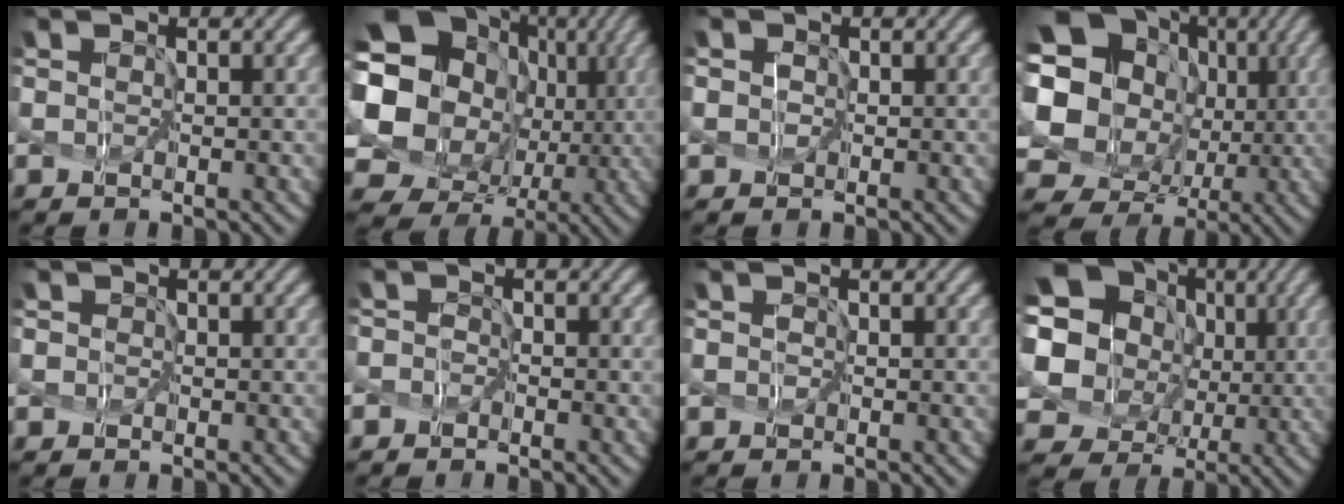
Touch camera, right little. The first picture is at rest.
{"total": 17.1, "force": [1.5, 14.4, 9.1], "torque": [-0.181, -0.020, 0.036]}
{"total": 1.9, "force": [0.6, 1.6, 0.9], "torque": [0.003, 0.022, -0.014]}
{"total": 15.0, "force": [2.3, 13.0, 7.0], "torque": [-0.177, -0.007, 0.045]}
{"total": 1.2, "force": [0.3, 1.0, 0.5], "torque": [0.005, 0.010, -0.009]}
{"total": 1.1, "force": [-1.0, 0.1, -0.3], "torque": [0.000, 0.001, -0.013]}
{"total": 0.0}
{"total": 10.6, "force": [2.7, 9.3, 4.5], "torque": [-0.146, 0.011, 0.047]}